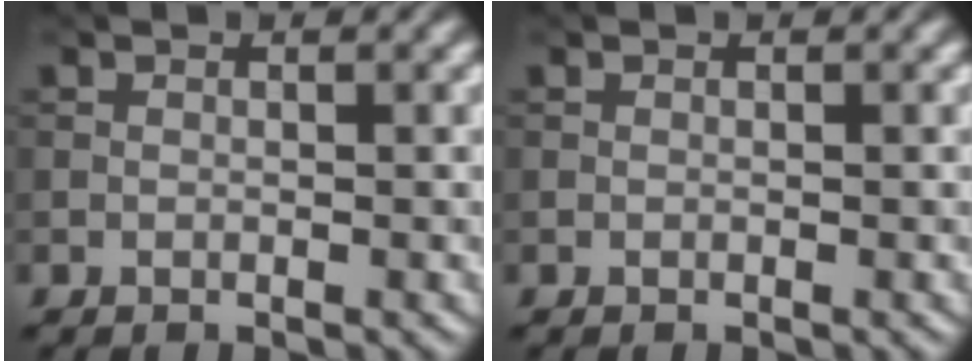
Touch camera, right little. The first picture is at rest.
{"total": 0.0}